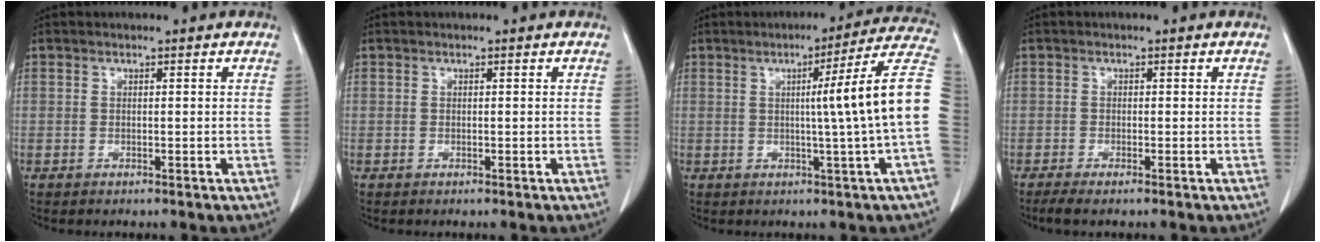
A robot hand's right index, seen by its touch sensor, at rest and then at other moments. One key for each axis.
{"total": 0.0}
{"total": 13.0, "fx": 0.2, "fy": -2.6, "fz": 12.7, "tx": -0.159, "ty": 0.012, "tz": -0.003}
{"total": 2.2, "fx": -1.7, "fy": 0.3, "fz": 1.4, "tx": -0.027, "ty": -0.006, "tz": -0.031}